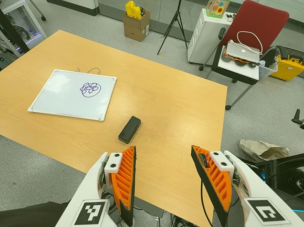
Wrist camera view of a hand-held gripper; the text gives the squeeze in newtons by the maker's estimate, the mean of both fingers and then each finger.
{"total": 0.0}